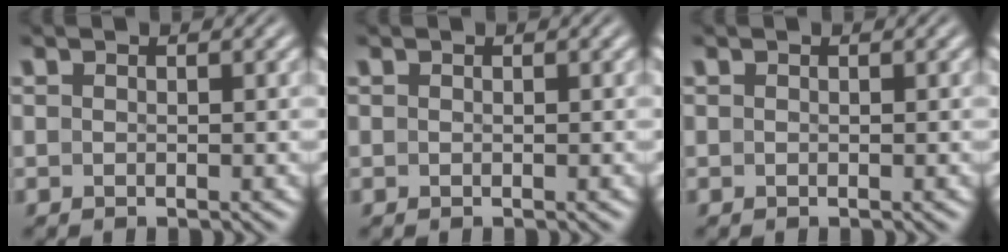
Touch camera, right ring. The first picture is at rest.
{"total": 0.0}
{"total": 0.0}